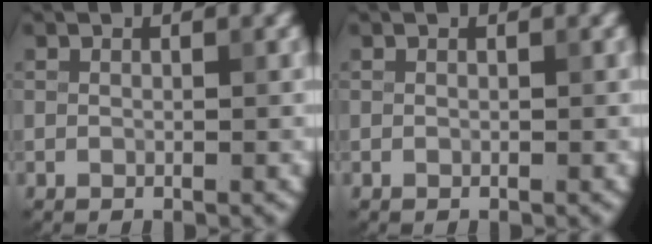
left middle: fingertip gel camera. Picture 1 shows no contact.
{"total": 0.0}